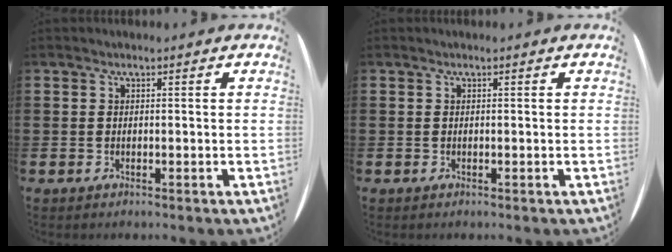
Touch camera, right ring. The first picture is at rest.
{"total": 0.0}